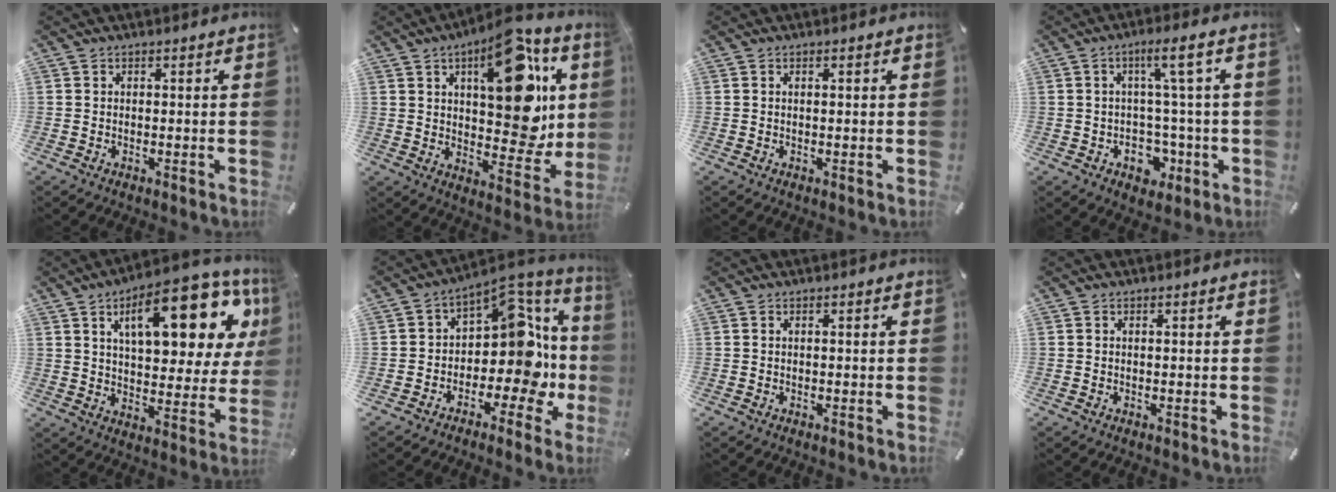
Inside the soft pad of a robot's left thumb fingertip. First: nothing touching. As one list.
[{"total": 23.3, "force": [8.7, 12.0, 18.0], "torque": [-0.218, -0.058, 0.142]}, {"total": 0.6, "force": [0.1, 0.1, 0.5], "torque": [-0.011, 0.000, 0.002]}, {"total": 9.5, "force": [0.2, 5.7, 7.7], "torque": [-0.105, 0.004, 0.004]}, {"total": 21.3, "force": [10.1, 9.1, 16.4], "torque": [-0.231, -0.045, 0.158]}, {"total": 13.9, "force": [0.5, 8.3, 11.1], "torque": [-0.160, -0.037, 0.001]}, {"total": 0.0}, {"total": 0.0}]